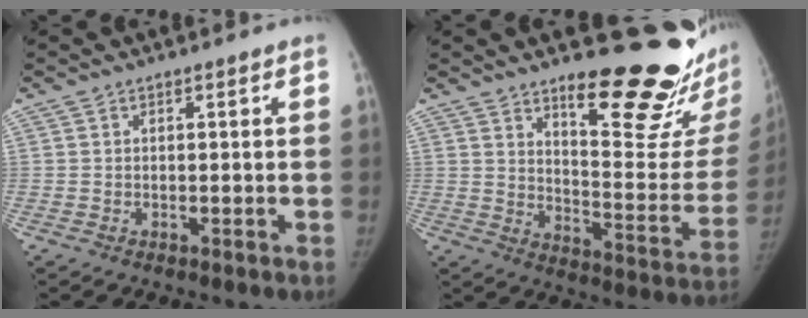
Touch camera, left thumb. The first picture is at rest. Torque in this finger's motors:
{"motor_torque": [1.09, -0.78, 1.37, -1.41, 0.29]}